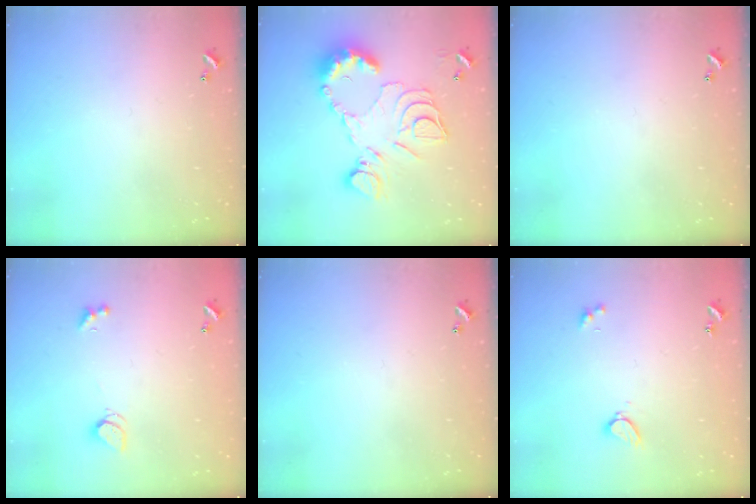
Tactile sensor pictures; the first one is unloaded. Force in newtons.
{"total": 15.7, "press": 15.7, "slide": 0.8}
{"total": 0.0}
{"total": 1.4, "press": 1.3, "slide": 0.5}
{"total": 0.0}
{"total": 2.3, "press": 2.3, "slide": 0.3}